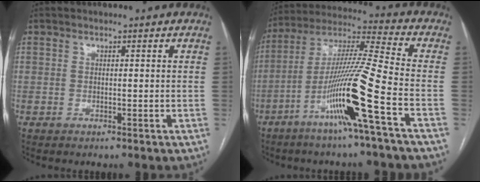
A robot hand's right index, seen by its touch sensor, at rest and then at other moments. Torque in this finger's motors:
{"motor_torque": [2.14, 0.00, 0.97, 0.21]}